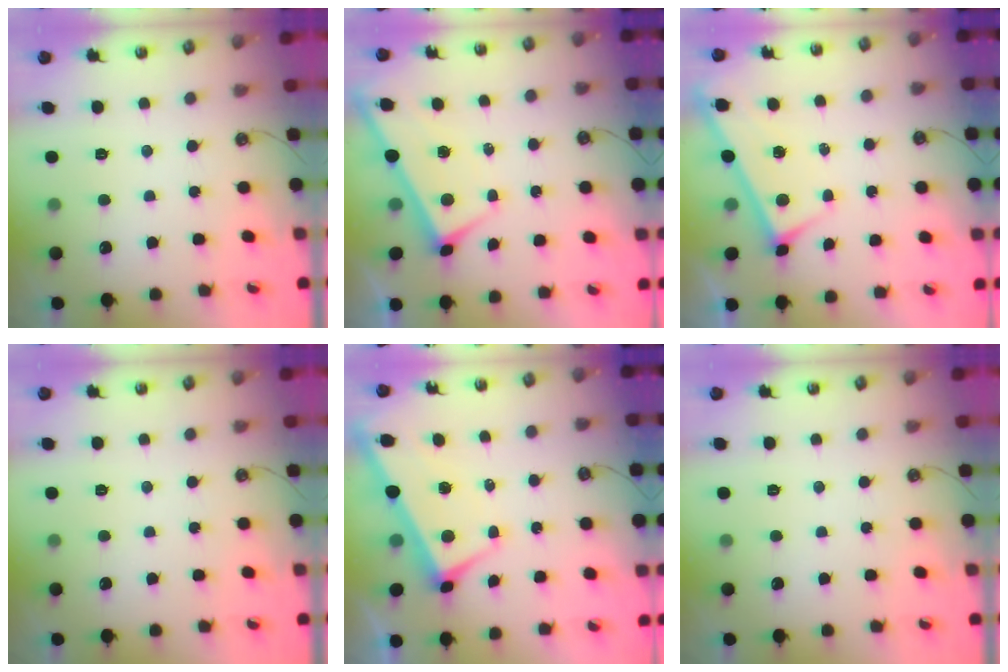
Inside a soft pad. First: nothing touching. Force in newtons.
{"total": 1.7, "press": 1.7, "slide": 0.2}
{"total": 3.3, "press": 3.3, "slide": 0.3}
{"total": 0.0}
{"total": 2.7, "press": 2.5, "slide": 0.9}
{"total": 0.0}